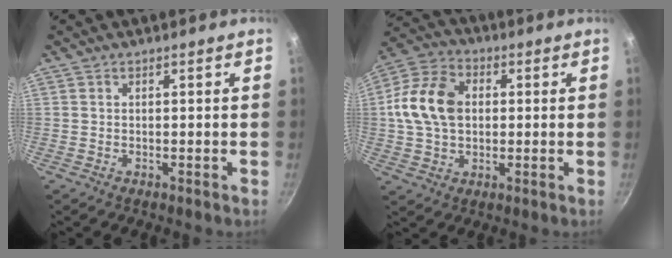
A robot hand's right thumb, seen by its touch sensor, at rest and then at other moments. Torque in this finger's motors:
{"motor_torque": [-0.42, 0.78, 0.09, 0.01, 0.12]}